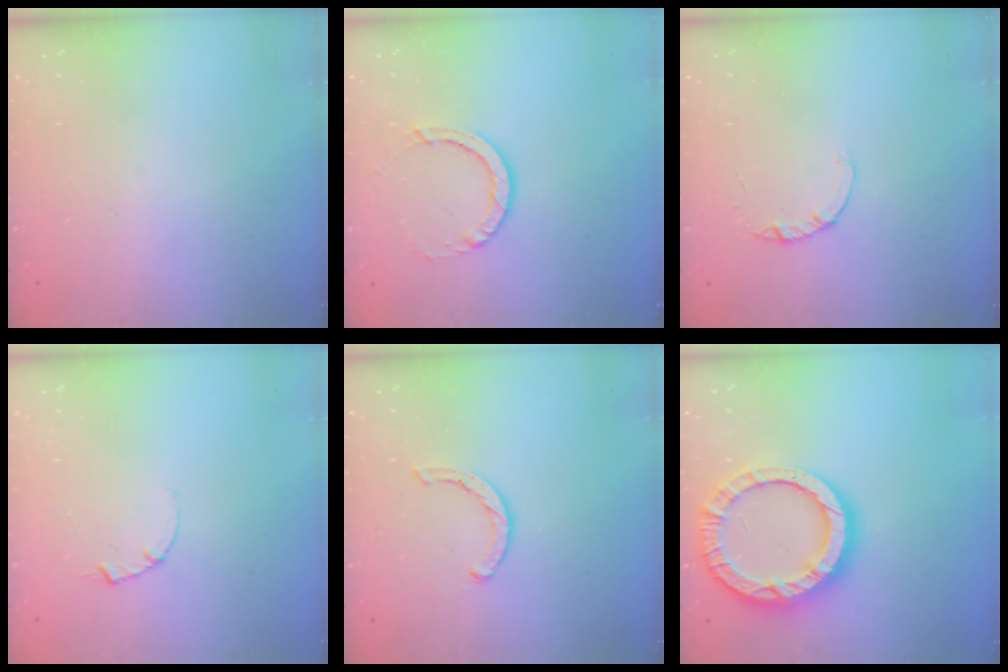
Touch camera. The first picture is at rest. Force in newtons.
{"total": 7.0, "press": 6.9, "slide": 0.9}
{"total": 1.4, "press": 1.4, "slide": 0.2}
{"total": 2.5, "press": 2.5, "slide": 0.3}
{"total": 3.5, "press": 3.5, "slide": 0.3}
{"total": 16.4, "press": 16.3, "slide": 1.9}